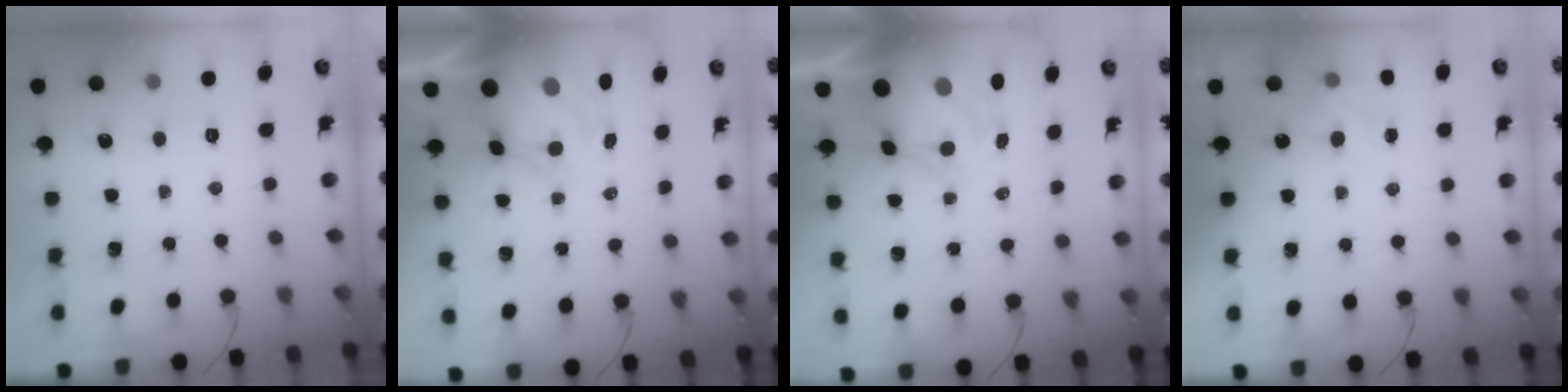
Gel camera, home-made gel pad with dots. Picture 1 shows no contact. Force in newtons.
{"total": 9.4, "press": 9.1, "slide": 2.3}
{"total": 9.4, "press": 9.1, "slide": 2.3}
{"total": 5.5, "press": 5.4, "slide": 1.2}